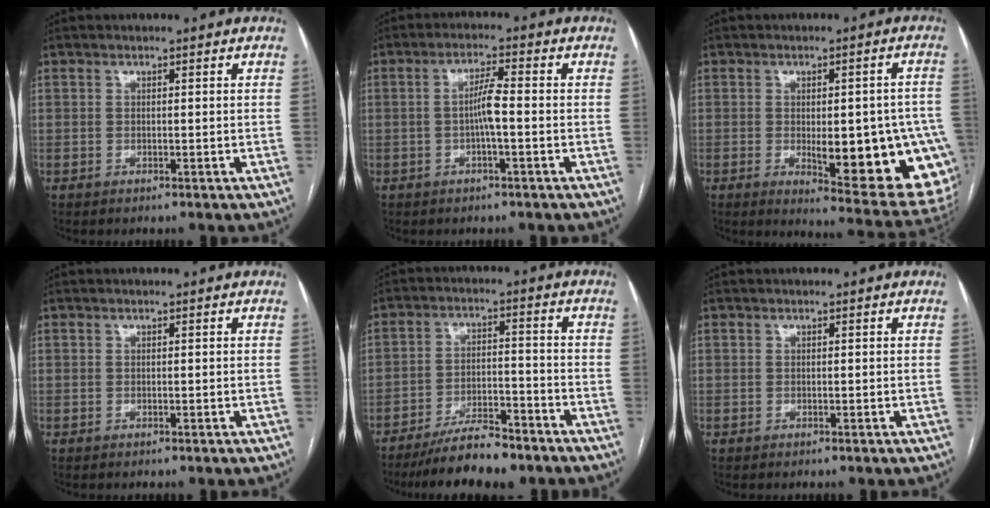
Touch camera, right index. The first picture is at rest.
{"total": 4.1, "force": [-0.6, 0.2, 4.1], "torque": [-0.077, 0.007, -0.010]}
{"total": 18.7, "force": [-4.2, 5.2, 17.4], "torque": [-0.135, 0.008, -0.027]}
{"total": 0.0}
{"total": 10.0, "force": [-8.3, 2.3, 4.9], "torque": [-0.080, -0.003, -0.143]}
{"total": 0.0}